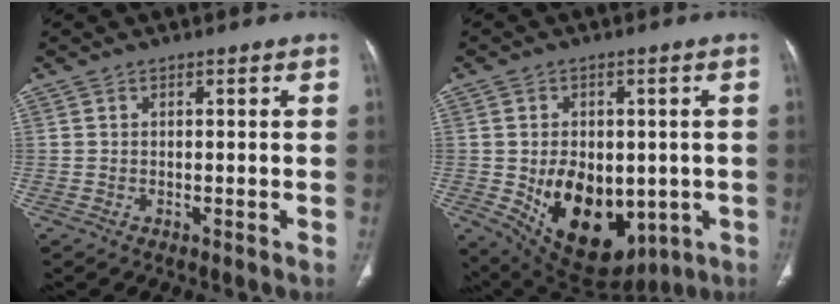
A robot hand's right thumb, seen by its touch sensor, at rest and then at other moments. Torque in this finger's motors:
{"motor_torque": [-0.25, 1.05, 0.84, 0.64, 0.15]}